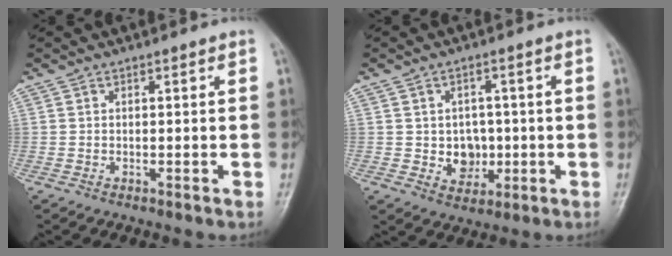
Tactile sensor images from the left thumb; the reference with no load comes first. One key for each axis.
{"total": 5.7, "fx": -0.4, "fy": 4.8, "fz": 3.1, "tx": -0.014, "ty": 0.003, "tz": 0.002}